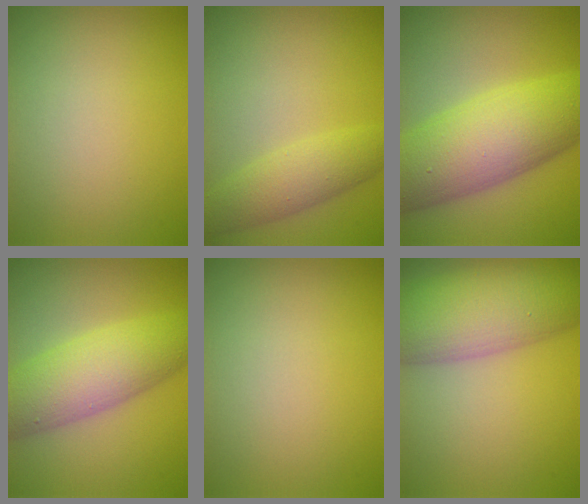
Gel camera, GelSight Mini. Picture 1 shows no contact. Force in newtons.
{"total": 3.9, "press": 3.9, "slide": 0.1}
{"total": 11.1, "press": 11.1, "slide": 0.5}
{"total": 7.5, "press": 7.5, "slide": 0.1}
{"total": 0.0}
{"total": 10.3, "press": 10.3, "slide": 0.6}